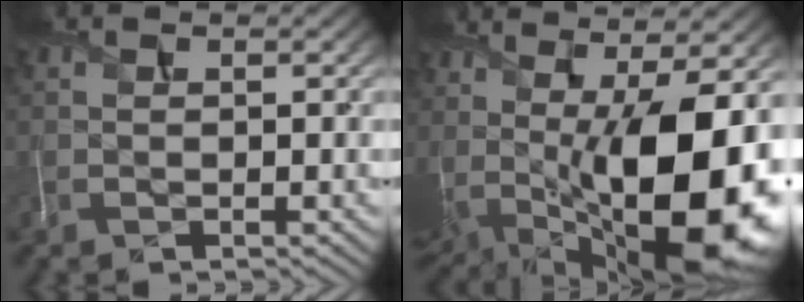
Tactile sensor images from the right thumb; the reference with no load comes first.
{"total": 18.1, "force": [-0.4, 9.1, 15.7], "torque": [-0.243, -0.020, 0.007]}